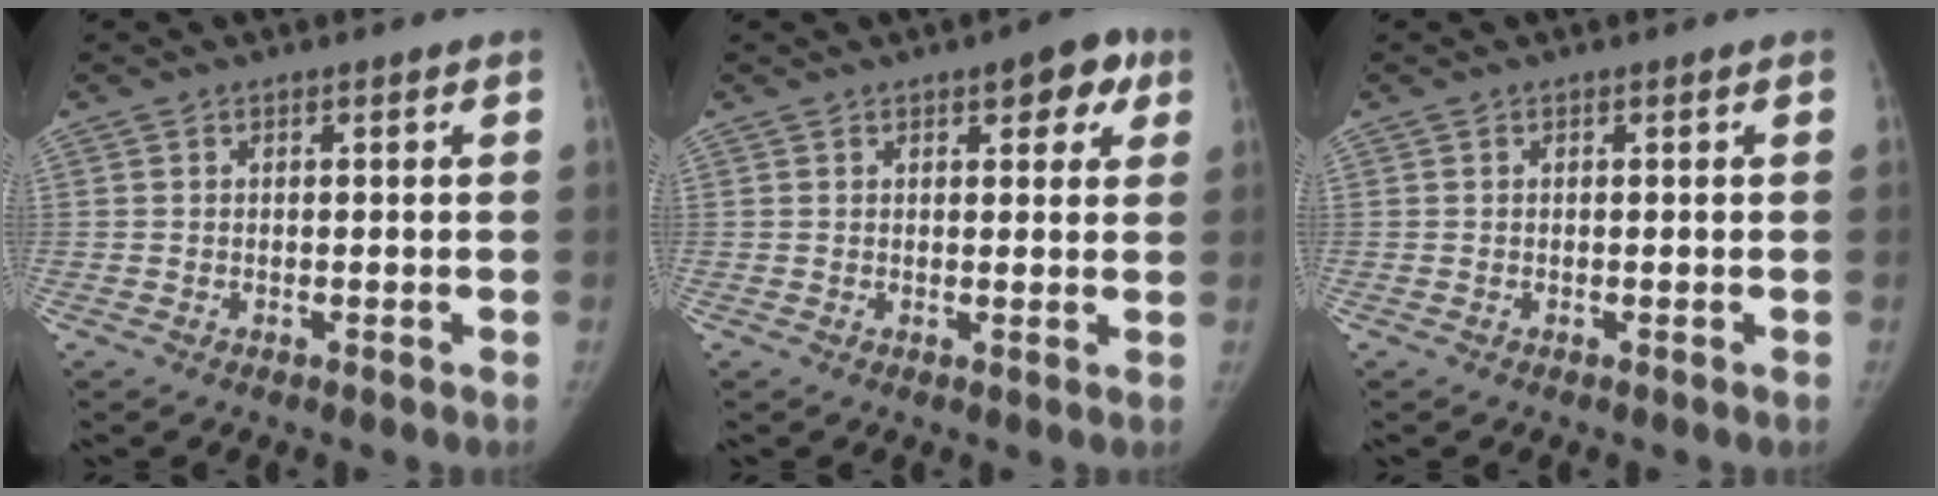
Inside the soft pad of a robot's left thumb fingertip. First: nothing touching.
{"total": 5.9, "force": [3.0, 2.8, 4.3], "torque": [-0.021, -0.005, 0.030]}
{"total": 0.0}